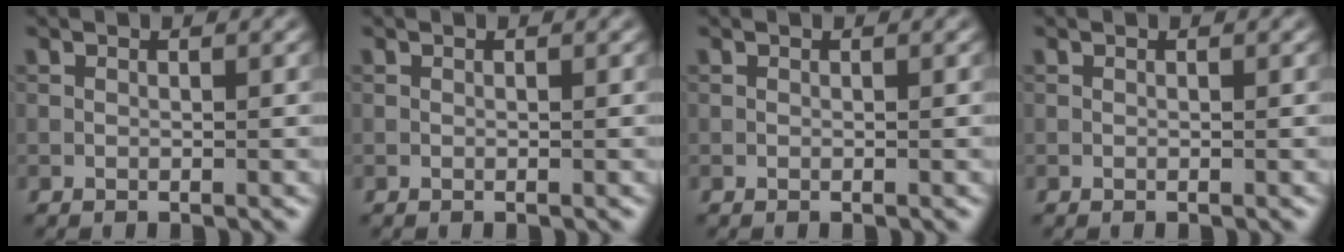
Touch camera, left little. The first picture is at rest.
{"total": 0.0}
{"total": 0.0}
{"total": 0.0}